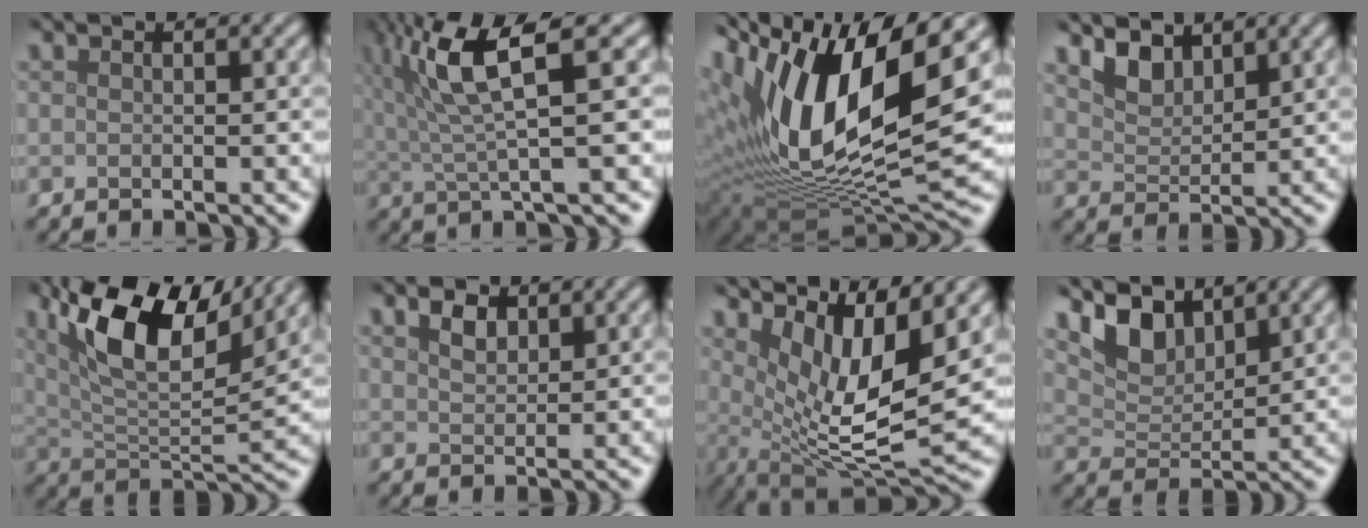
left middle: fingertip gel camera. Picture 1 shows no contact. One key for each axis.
{"total": 7.4, "fx": 2.9, "fy": 1.6, "fz": 6.6, "tx": -0.125, "ty": 0.014, "tz": 0.053}
{"total": 15.4, "fx": 4.1, "fy": 6.1, "fz": 13.5, "tx": -0.253, "ty": -0.002, "tz": 0.071}
{"total": 2.9, "fx": 2.5, "fy": 1.1, "fz": 1.0, "tx": -0.030, "ty": -0.005, "tz": 0.046}
{"total": 10.8, "fx": 5.2, "fy": 4.3, "fz": 8.5, "tx": -0.158, "ty": 0.006, "tz": 0.093}
{"total": 1.9, "fx": 1.3, "fy": 1.0, "fz": 1.0, "tx": -0.021, "ty": 0.004, "tz": 0.026}
{"total": 8.0, "fx": 3.3, "fy": 2.4, "fz": 6.9, "tx": -0.132, "ty": -0.011, "tz": 0.067}
{"total": 4.4, "fx": 3.4, "fy": 2.0, "fz": 1.9, "tx": -0.046, "ty": -0.005, "tz": 0.060}